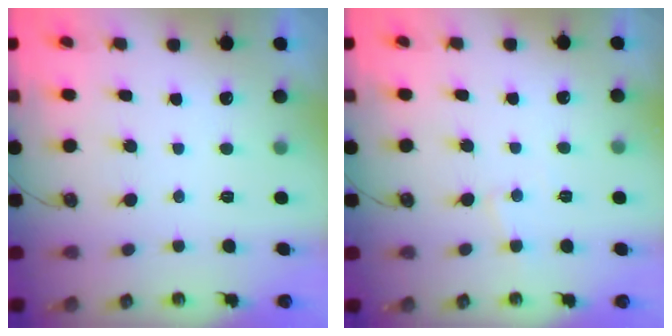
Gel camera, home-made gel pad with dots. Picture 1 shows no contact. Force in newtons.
{"total": 4.4, "press": 4.3, "slide": 0.6}